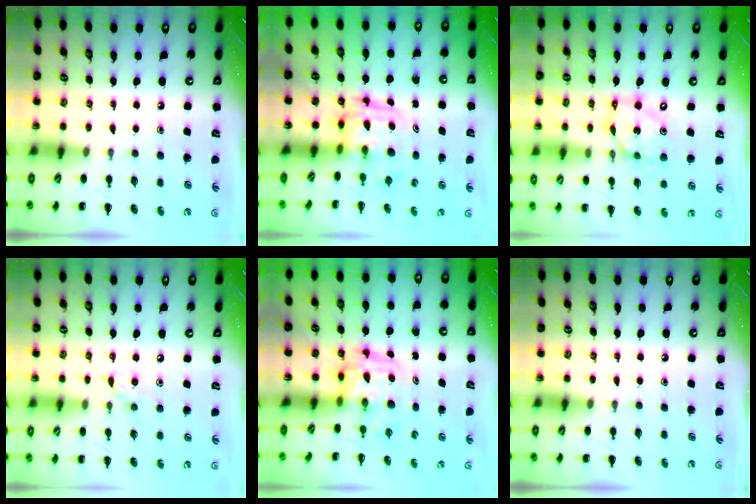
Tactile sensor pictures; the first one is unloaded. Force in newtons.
{"total": 3.2, "press": 3.1, "slide": 0.5}
{"total": 12.8, "press": 12.4, "slide": 3.3}
{"total": 6.0, "press": 5.6, "slide": 2.1}
{"total": 3.6, "press": 3.5, "slide": 0.6}
{"total": 0.0}